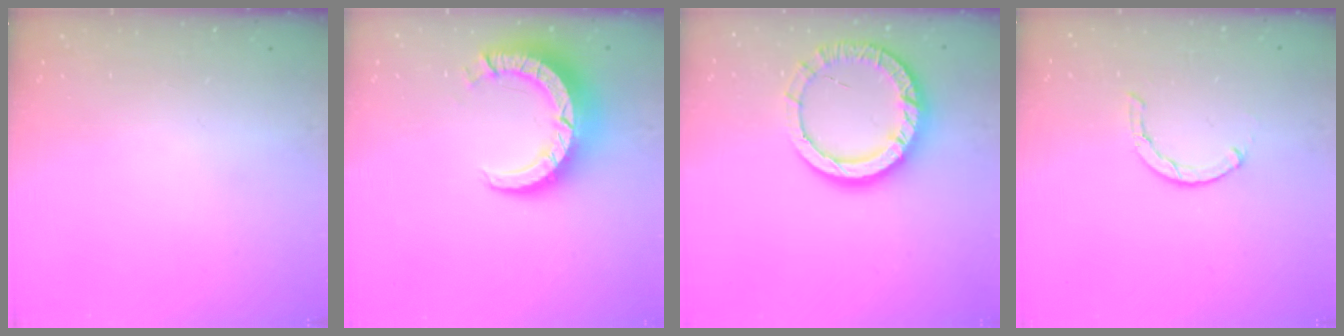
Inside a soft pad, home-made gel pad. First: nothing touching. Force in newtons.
{"total": 10.6, "press": 10.5, "slide": 1.0}
{"total": 13.2, "press": 13.1, "slide": 1.6}
{"total": 1.2, "press": 1.2, "slide": 0.2}